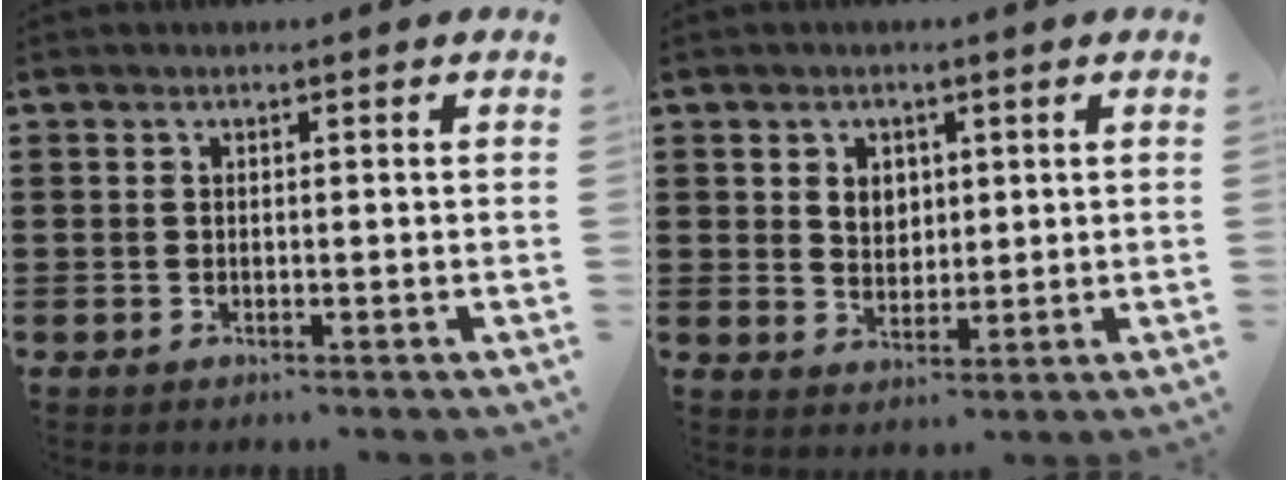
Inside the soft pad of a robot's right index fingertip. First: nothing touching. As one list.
[{"total": 3.0, "force": [1.3, 2.4, 1.2], "torque": [-0.025, 0.006, 0.021]}]